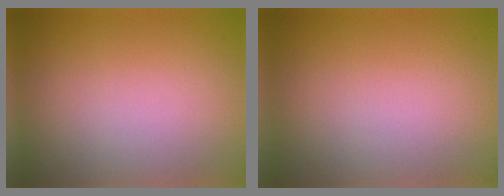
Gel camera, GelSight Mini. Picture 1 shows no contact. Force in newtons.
{"total": 0.0}